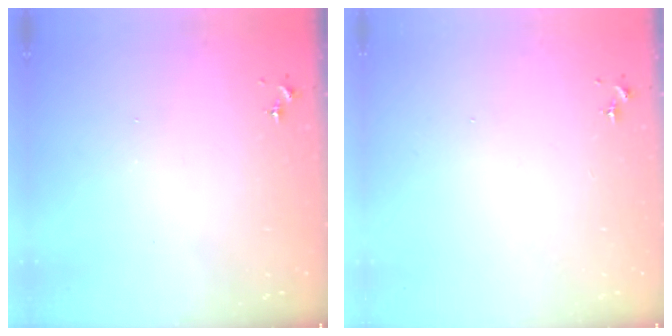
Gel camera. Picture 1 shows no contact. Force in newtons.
{"total": 0.0}